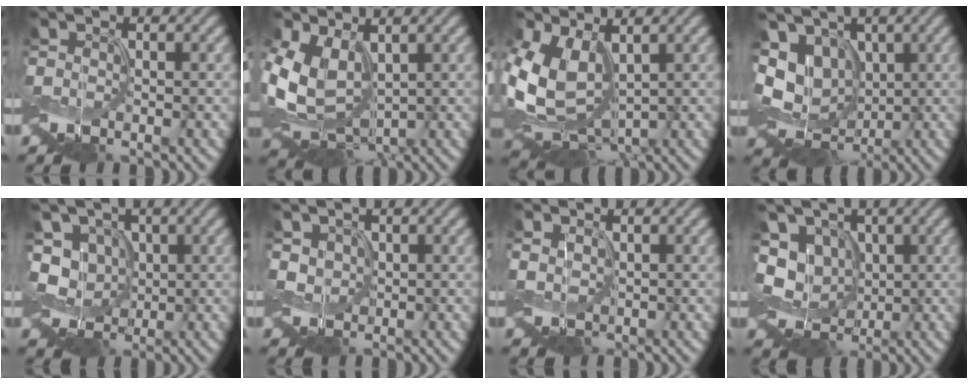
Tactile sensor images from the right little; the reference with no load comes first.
{"total": 7.1, "force": [0.6, 4.8, 5.2], "torque": [-0.123, -0.016, 0.015]}
{"total": 8.1, "force": [1.1, 5.2, 6.1], "torque": [-0.153, -0.015, 0.031]}
{"total": 9.1, "force": [1.0, 7.1, 5.6], "torque": [-0.120, -0.003, 0.017]}
{"total": 5.7, "force": [-0.3, 4.7, 3.3], "torque": [-0.064, -0.002, -0.015]}
{"total": 1.7, "force": [0.3, 1.5, 0.6], "torque": [-0.024, 0.001, 0.005]}
{"total": 0.9, "force": [0.4, 0.7, 0.4], "torque": [-0.017, -0.001, 0.009]}
{"total": 7.2, "force": [-0.1, 5.7, 4.3], "torque": [-0.088, 0.001, -0.005]}